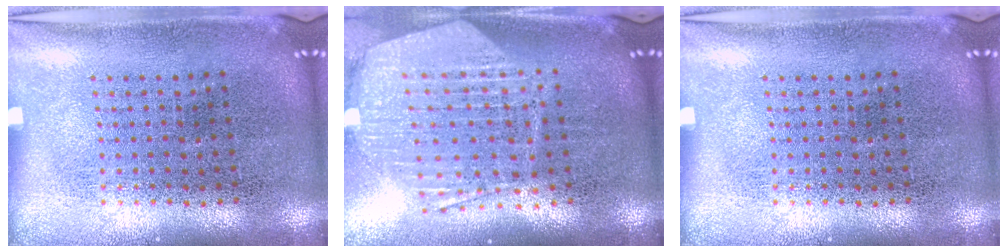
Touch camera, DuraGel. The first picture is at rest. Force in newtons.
{"total": 1.8, "press": 1.7, "slide": 0.7}
{"total": 0.0}